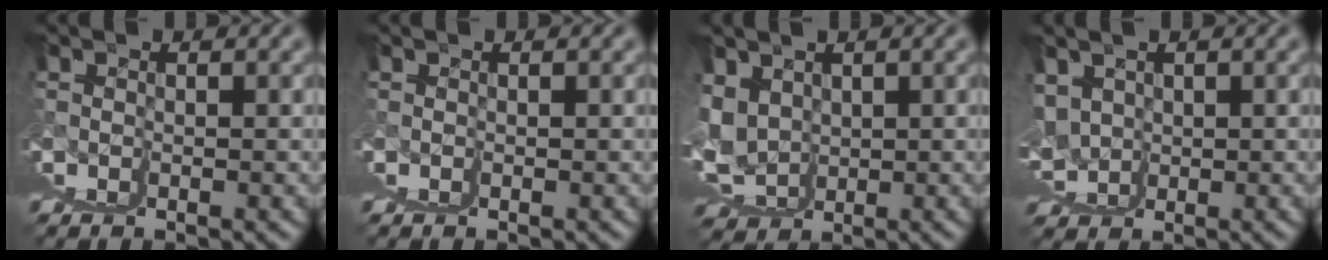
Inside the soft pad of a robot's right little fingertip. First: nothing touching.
{"total": 0.5, "force": [0.1, -0.4, -0.3], "torque": [0.008, 0.001, 0.001]}
{"total": 8.0, "force": [2.6, 6.6, 3.8], "torque": [-0.063, -0.034, 0.061]}
{"total": 5.8, "force": [2.4, 4.6, 2.7], "torque": [-0.047, -0.025, 0.049]}